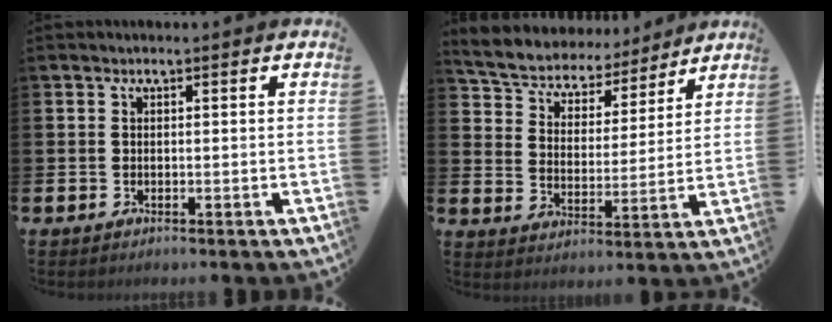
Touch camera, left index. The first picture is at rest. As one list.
[{"total": 6.1, "force": [5.8, 2.1, 0.3], "torque": [-0.046, -0.043, 0.100]}]